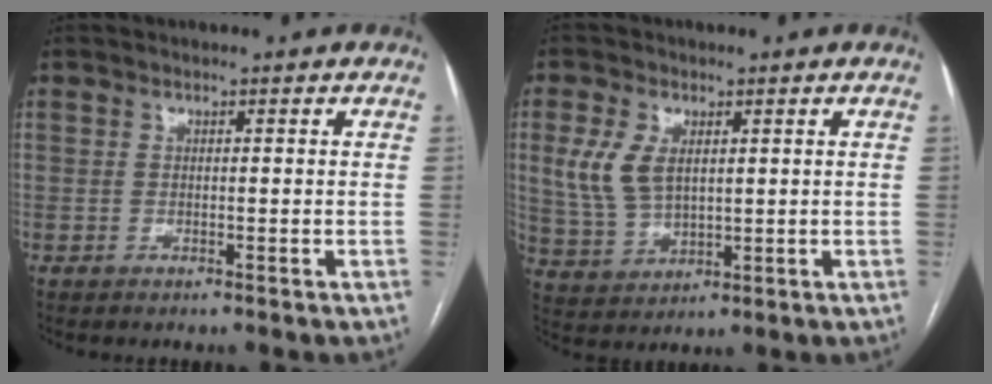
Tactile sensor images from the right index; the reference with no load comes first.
{"total": 7.5, "force": [1.9, 4.5, 5.6], "torque": [-0.134, 0.010, 0.047]}